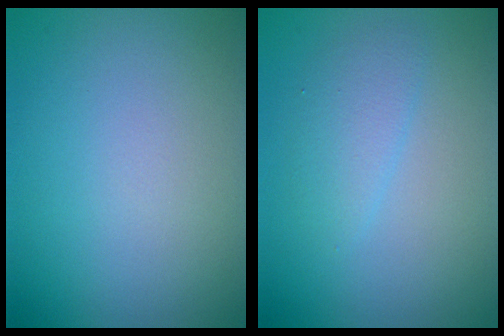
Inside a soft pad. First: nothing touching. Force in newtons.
{"total": 1.9, "press": 1.9, "slide": 0.1}